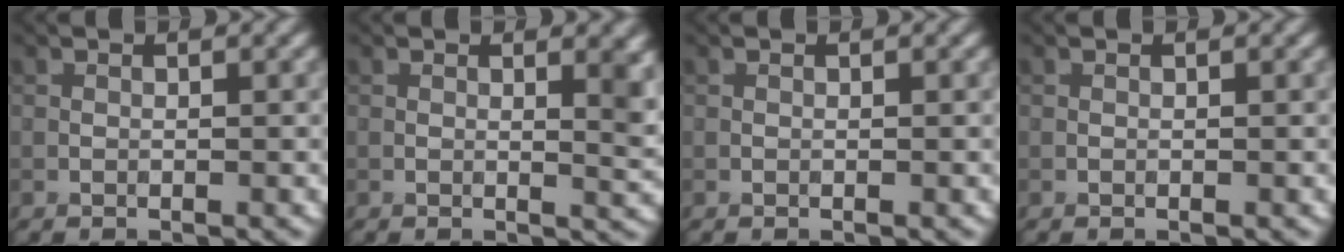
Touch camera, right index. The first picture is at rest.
{"total": 3.0, "force": [0.7, 1.0, 2.7], "torque": [-0.028, 0.000, 0.011]}
{"total": 0.0}
{"total": 0.0}